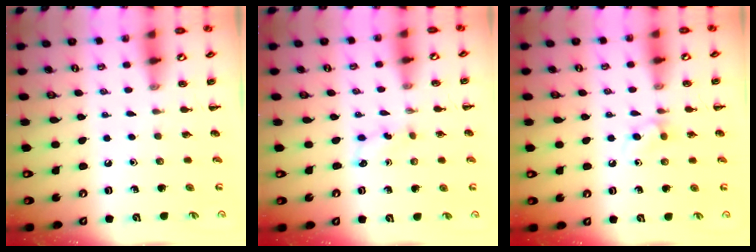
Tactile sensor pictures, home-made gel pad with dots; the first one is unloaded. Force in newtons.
{"total": 3.3, "press": 3.2, "slide": 1.1}
{"total": 4.1, "press": 3.7, "slide": 1.7}